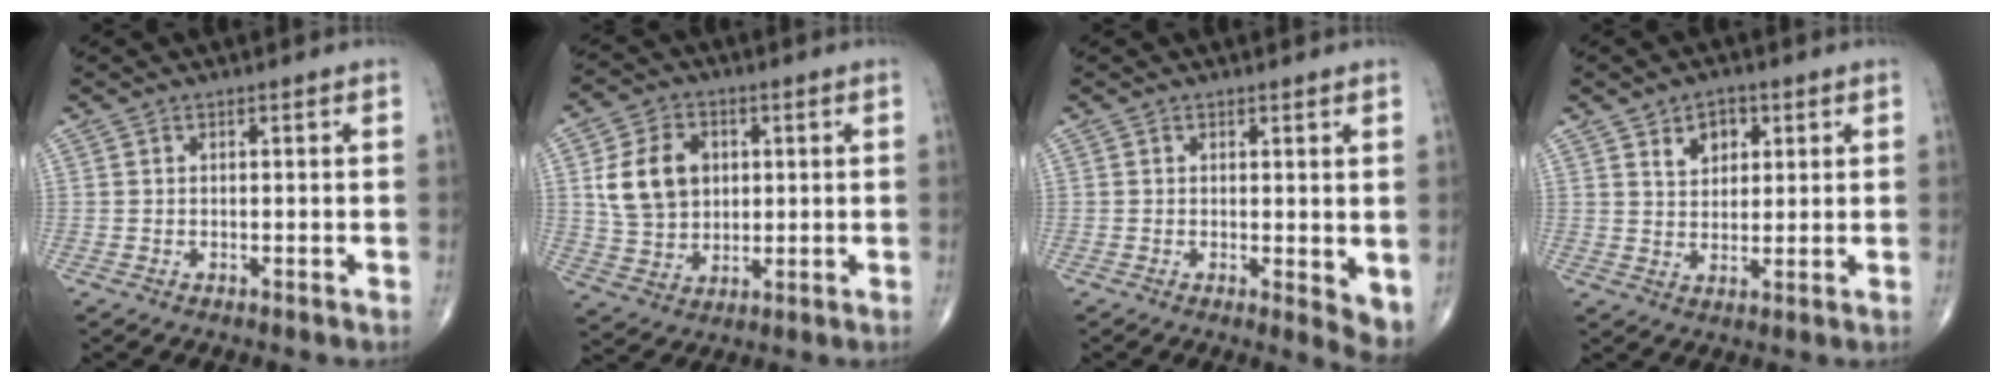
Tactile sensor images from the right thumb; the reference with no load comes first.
{"total": 11.5, "force": [2.4, 9.0, 6.9], "torque": [-0.101, -0.002, 0.048]}
{"total": 4.1, "force": [0.4, 1.6, 3.7], "torque": [-0.049, -0.013, 0.006]}
{"total": 5.6, "force": [2.6, 3.8, 3.1], "torque": [-0.024, -0.014, 0.041]}